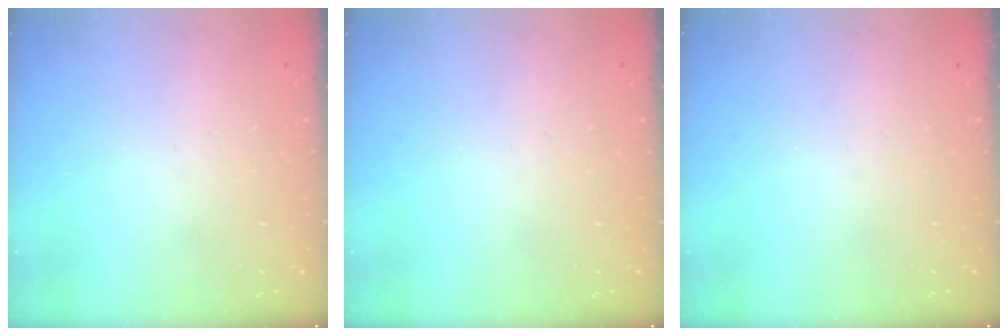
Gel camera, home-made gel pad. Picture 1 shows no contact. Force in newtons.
{"total": 0.0}
{"total": 0.0}